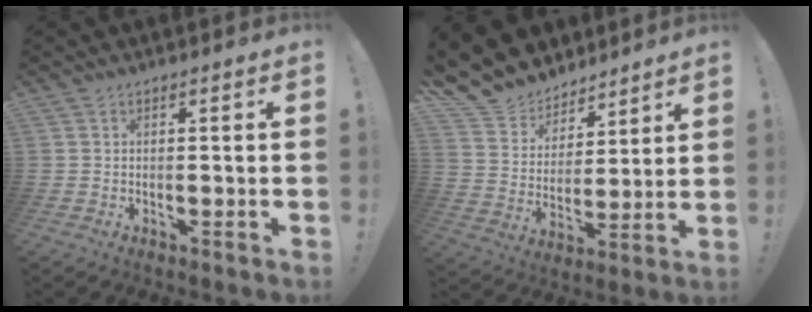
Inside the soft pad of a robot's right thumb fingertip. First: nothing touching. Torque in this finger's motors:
{"motor_torque": [-0.10, 0.21, 0.17, 0.21, 0.00]}